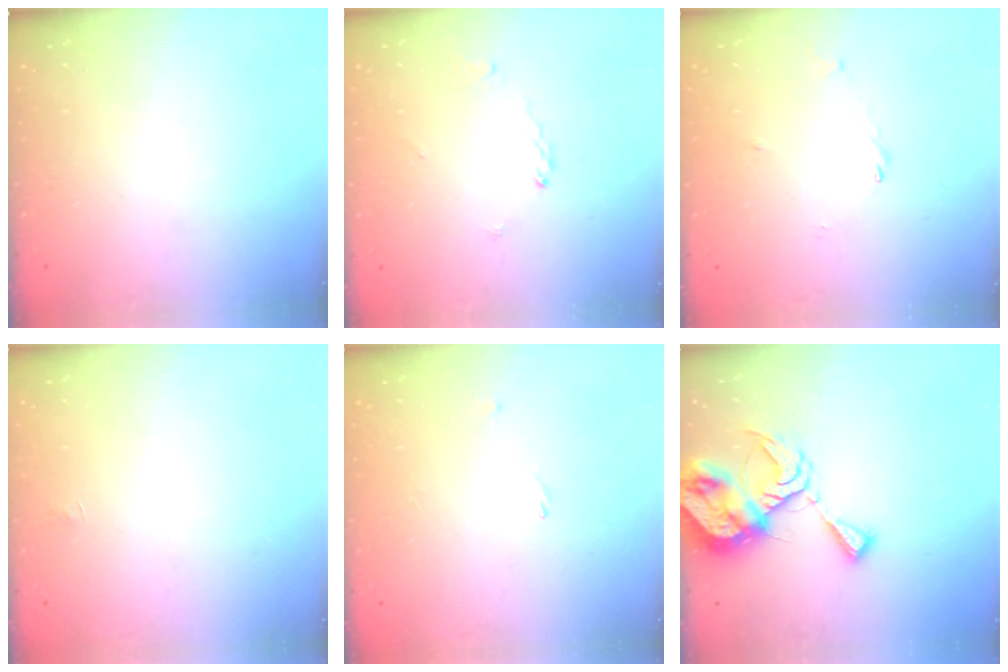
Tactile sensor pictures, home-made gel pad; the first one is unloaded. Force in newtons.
{"total": 2.0, "press": 2.0, "slide": 0.2}
{"total": 1.2, "press": 1.1, "slide": 0.4}
{"total": 1.3, "press": 1.2, "slide": 0.2}
{"total": 0.7, "press": 0.5, "slide": 0.4}
{"total": 11.5, "press": 11.4, "slide": 1.4}